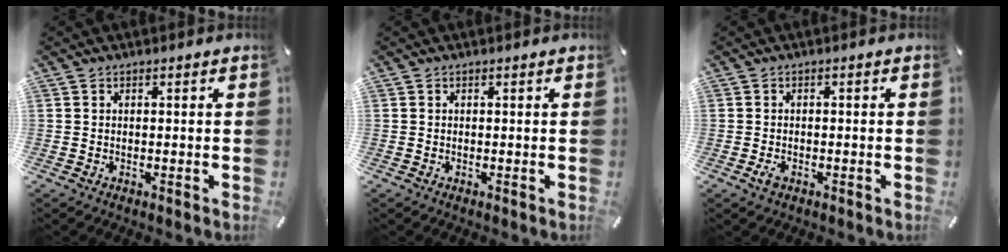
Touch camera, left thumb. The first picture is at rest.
{"total": 0.0}
{"total": 2.1, "force": [-1.0, 1.1, 1.5], "torque": [-0.041, -0.001, -0.023]}